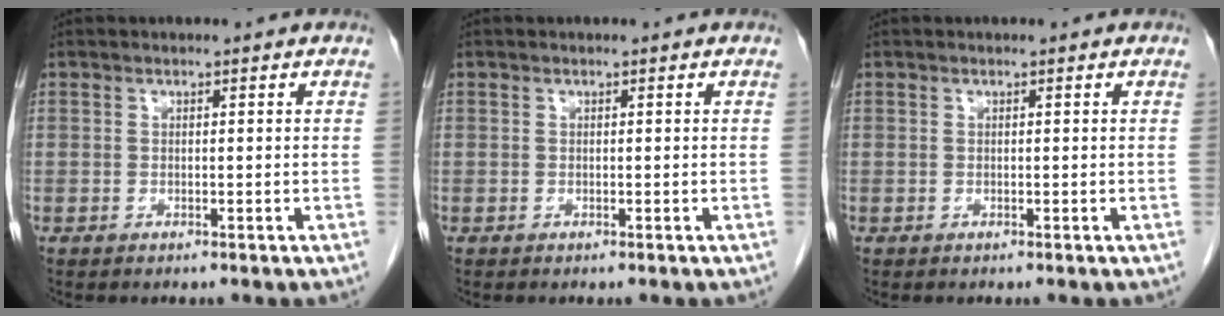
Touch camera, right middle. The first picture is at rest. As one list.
[{"total": 0.5, "force": [-0.4, 0.0, 0.4], "torque": [-0.003, 0.001, -0.002]}, {"total": 0.0}]